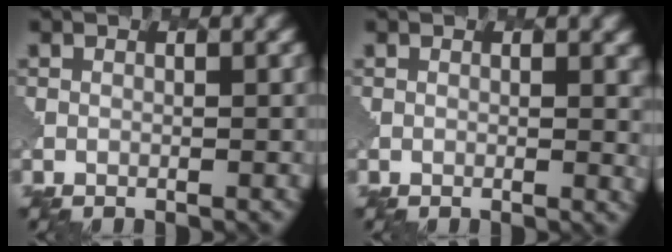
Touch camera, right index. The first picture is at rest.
{"total": 2.0, "force": [0.5, 0.8, 1.8], "torque": [-0.012, 0.001, 0.002]}